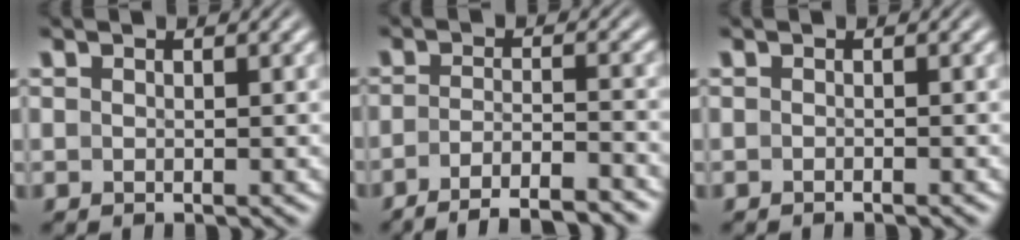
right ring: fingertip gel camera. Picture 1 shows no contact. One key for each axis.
{"total": 7.2, "fx": -6.5, "fy": 1.8, "fz": 2.7, "tx": -0.043, "ty": -0.027, "tz": -0.091}
{"total": 0.8, "fx": -0.7, "fy": -0.4, "fz": 0.0, "tx": -0.002, "ty": -0.001, "tz": -0.012}